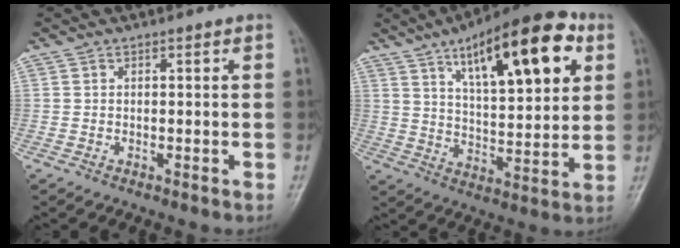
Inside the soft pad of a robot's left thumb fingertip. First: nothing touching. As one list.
[{"total": 21.8, "force": [9.7, 7.8, 17.9], "torque": [-0.237, -0.023, 0.151]}]